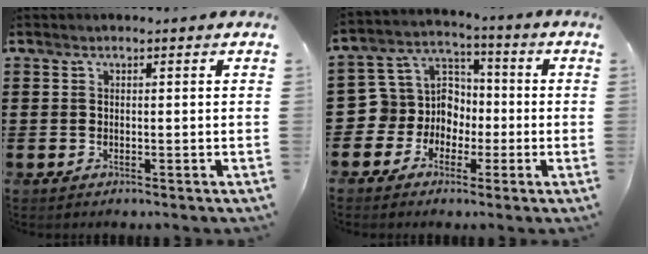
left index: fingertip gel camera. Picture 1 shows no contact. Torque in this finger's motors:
{"motor_torque": [0.98, 0.88, 0.30, 0.02]}